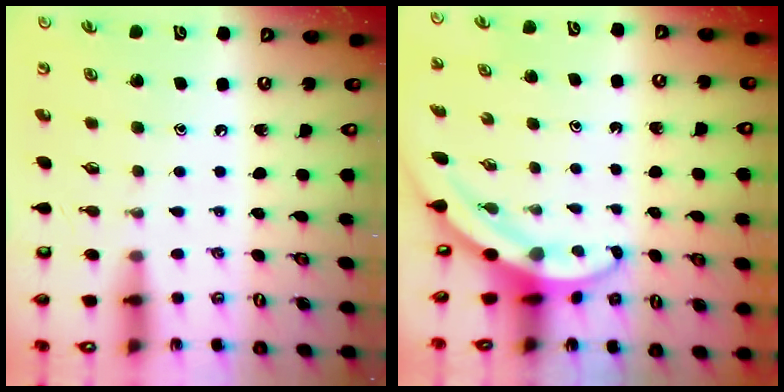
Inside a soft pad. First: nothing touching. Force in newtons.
{"total": 3.6, "press": 3.6, "slide": 0.2}